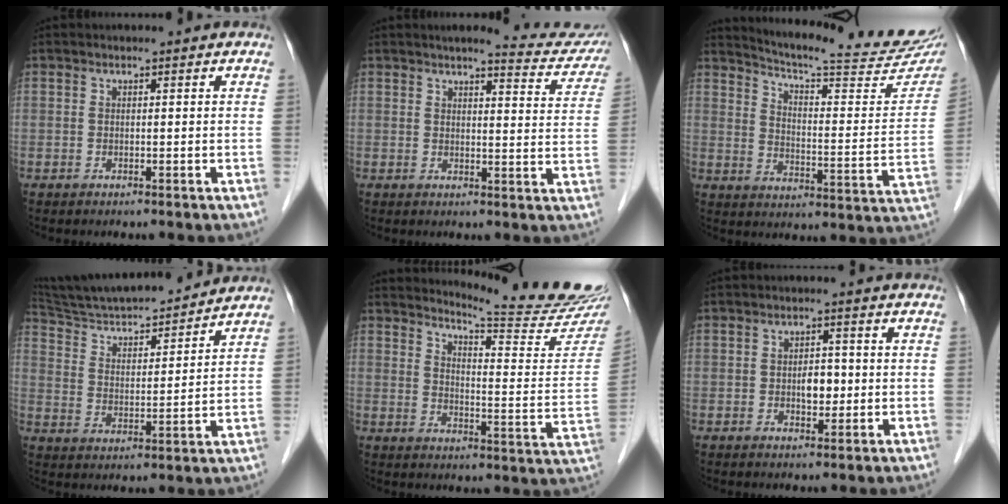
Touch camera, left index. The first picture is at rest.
{"total": 9.6, "force": [9.1, 1.0, 2.6], "torque": [-0.017, -0.029, 0.086]}
{"total": 23.2, "force": [21.3, 1.1, 9.1], "torque": [-0.133, -0.072, 0.268]}
{"total": 18.3, "force": [16.9, 1.9, 6.6], "torque": [-0.114, 0.013, 0.274]}
{"total": 17.7, "force": [17.0, -1.1, 5.0], "torque": [-0.080, -0.119, 0.207]}
{"total": 3.1, "force": [-0.6, 1.8, 2.5], "torque": [-0.039, 0.001, -0.006]}